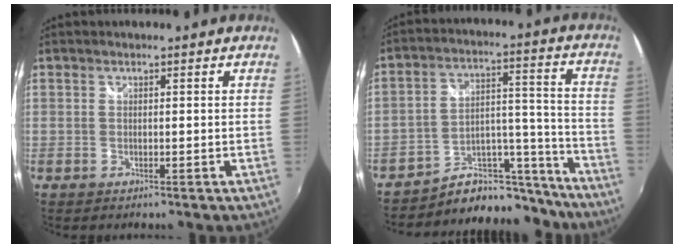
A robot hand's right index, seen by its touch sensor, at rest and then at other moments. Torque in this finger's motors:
{"motor_torque": [-0.54, -0.42, -0.37, -0.09]}